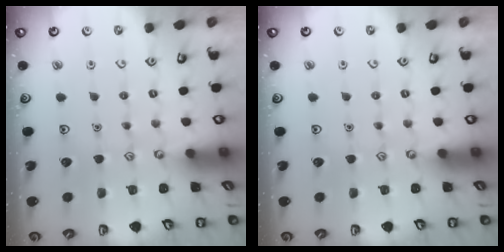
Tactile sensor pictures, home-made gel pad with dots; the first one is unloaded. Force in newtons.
{"total": 0.0}